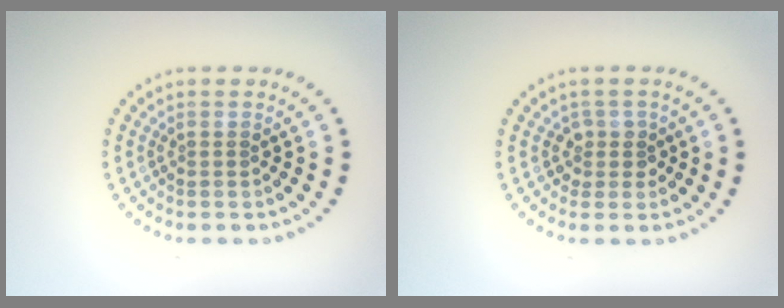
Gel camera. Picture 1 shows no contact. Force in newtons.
{"total": 1.6, "press": 1.3, "slide": 1.0}